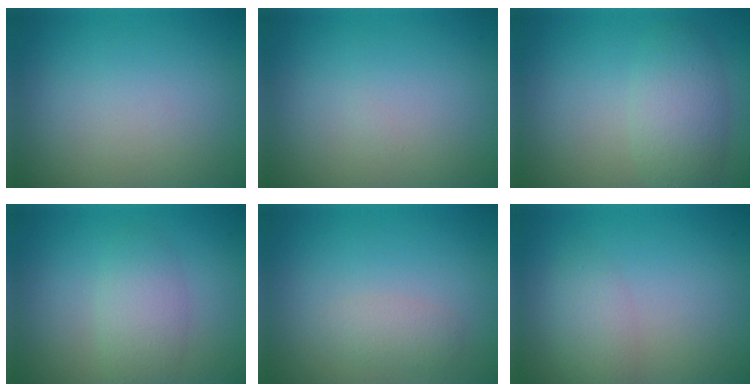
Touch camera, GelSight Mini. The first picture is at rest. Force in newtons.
{"total": 0.0}
{"total": 3.8, "press": 3.8, "slide": 0.4}
{"total": 2.9, "press": 2.9, "slide": 0.1}
{"total": 1.5, "press": 1.5, "slide": 0.1}
{"total": 2.3, "press": 2.3, "slide": 0.1}